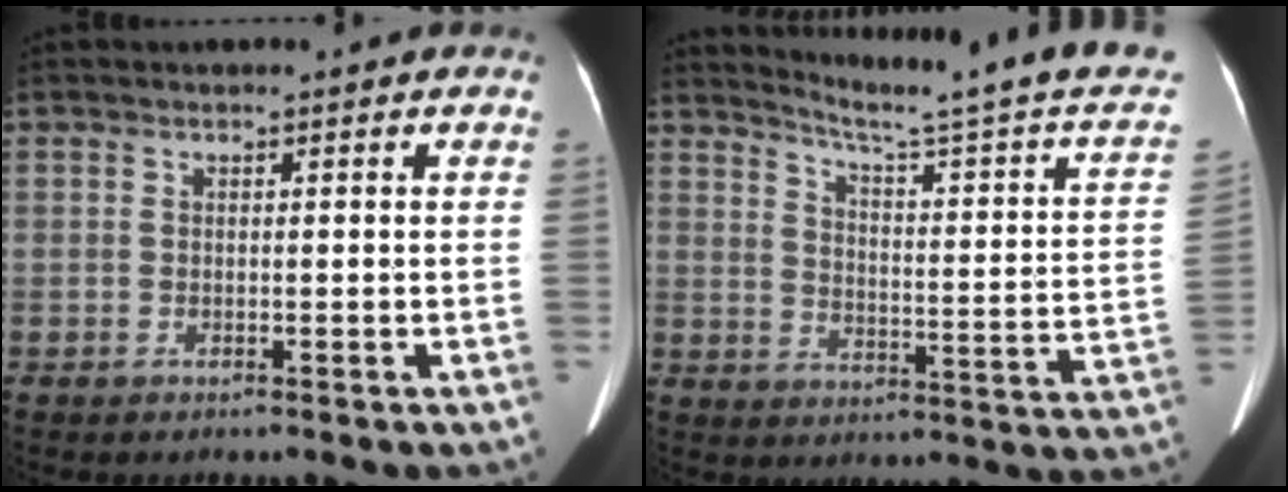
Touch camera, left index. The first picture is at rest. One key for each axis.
{"total": 21.4, "fx": 18.8, "fy": -1.3, "fz": 10.2, "tx": -0.156, "ty": -0.083, "tz": 0.232}